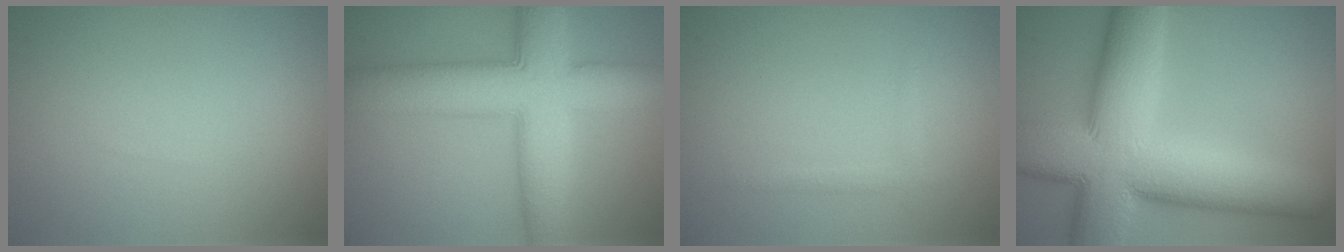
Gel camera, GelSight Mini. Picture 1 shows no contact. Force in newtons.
{"total": 11.0, "press": 11.0, "slide": 0.1}
{"total": 0.9, "press": 0.9, "slide": 0.0}
{"total": 14.9, "press": 14.8, "slide": 0.9}